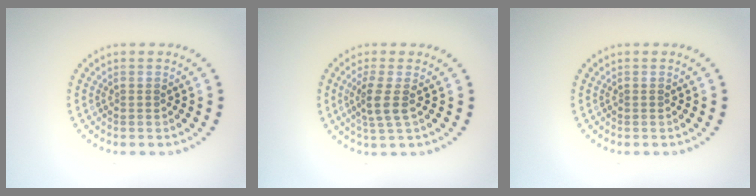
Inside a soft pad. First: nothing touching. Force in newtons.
{"total": 2.5, "press": 1.9, "slide": 1.6}
{"total": 0.0}